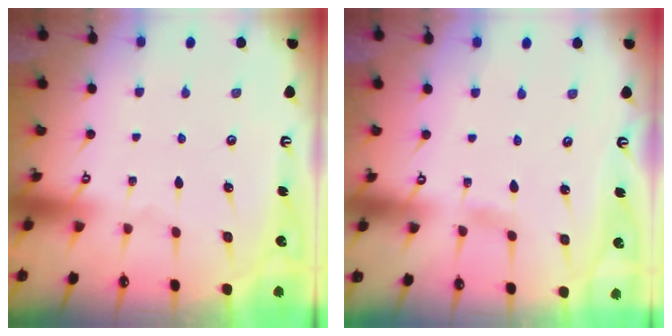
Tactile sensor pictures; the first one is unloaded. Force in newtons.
{"total": 2.7, "press": 2.7, "slide": 0.4}